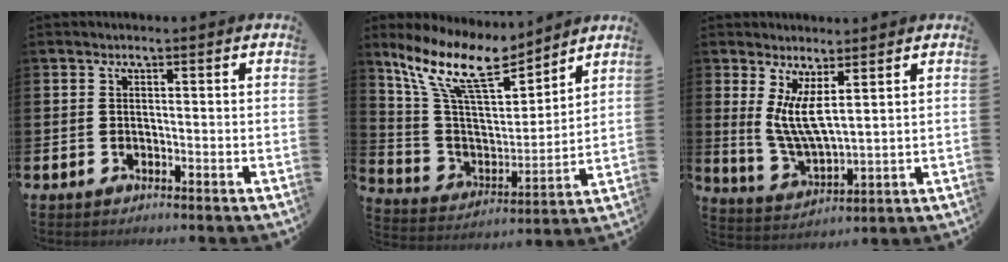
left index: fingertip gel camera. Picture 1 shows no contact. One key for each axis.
{"total": 12.4, "fx": 10.3, "fy": 3.6, "fz": 6.1, "tx": -0.162, "ty": -0.055, "tz": 0.183}
{"total": 6.0, "fx": 3.6, "fy": 1.5, "fz": 4.5, "tx": -0.088, "ty": -0.028, "tz": 0.062}